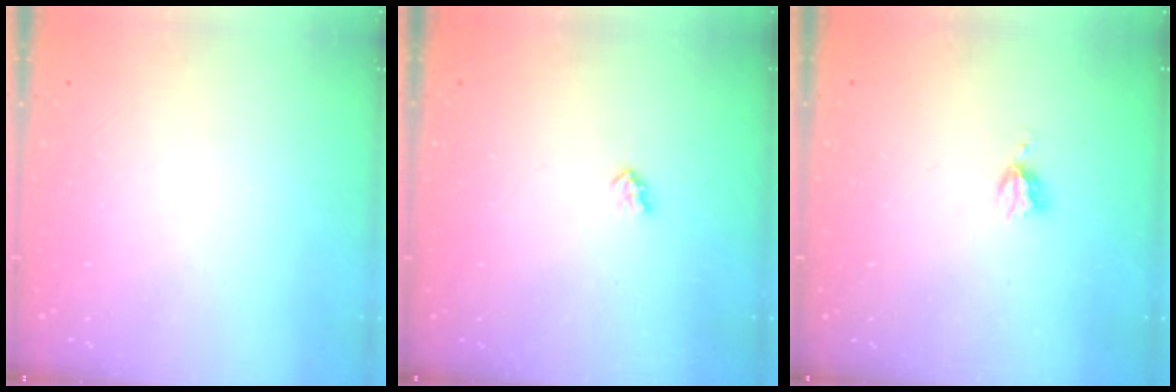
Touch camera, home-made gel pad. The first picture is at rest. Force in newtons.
{"total": 2.4, "press": 2.4, "slide": 0.4}
{"total": 3.1, "press": 3.0, "slide": 0.4}